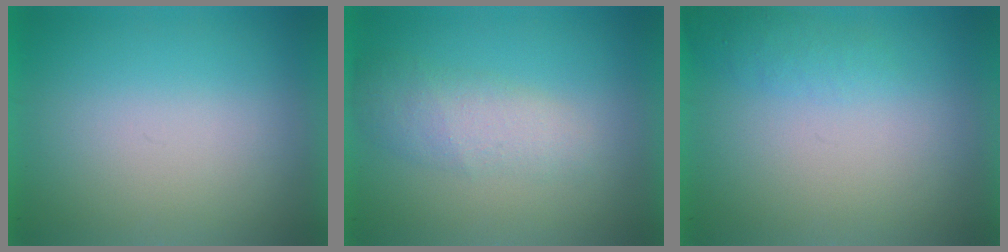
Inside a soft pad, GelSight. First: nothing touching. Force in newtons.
{"total": 2.3}
{"total": 1.3}